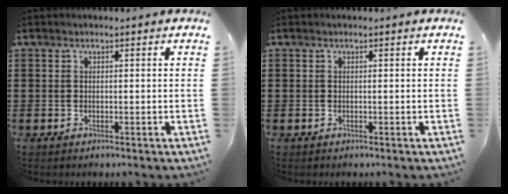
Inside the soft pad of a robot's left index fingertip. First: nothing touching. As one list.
[{"total": 0.0}]